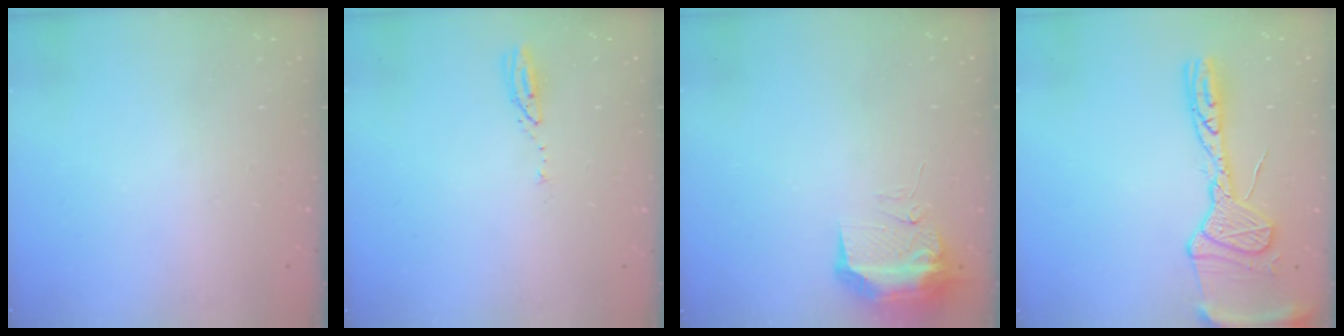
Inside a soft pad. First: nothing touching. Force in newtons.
{"total": 3.7, "press": 3.7, "slide": 0.3}
{"total": 9.5, "press": 9.4, "slide": 1.4}
{"total": 16.8, "press": 16.7, "slide": 1.7}